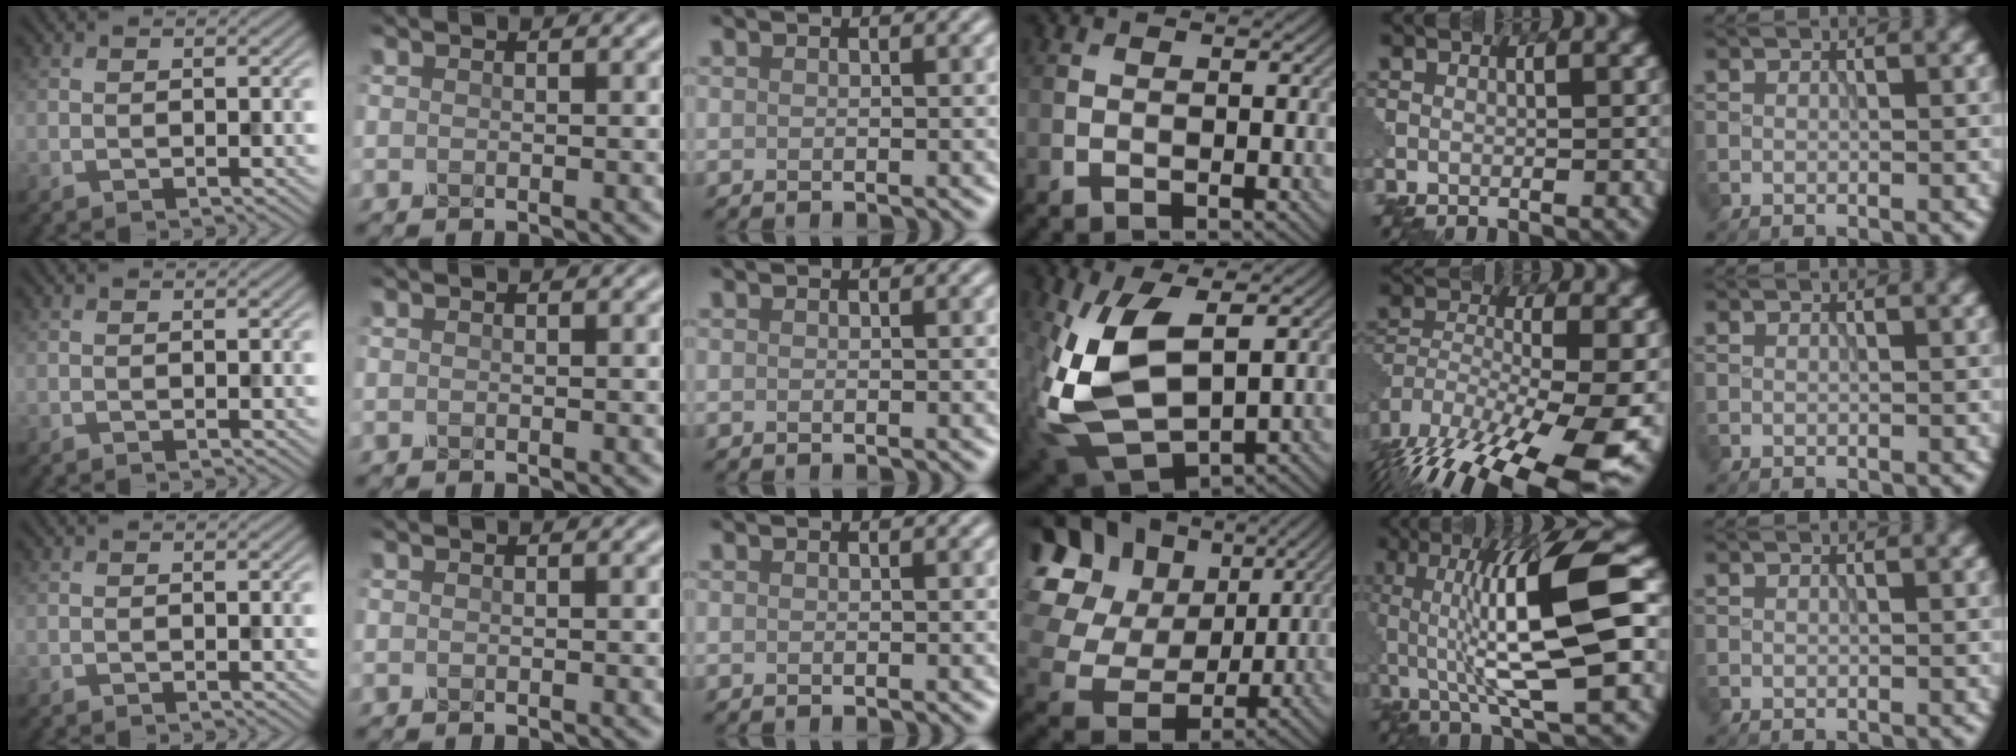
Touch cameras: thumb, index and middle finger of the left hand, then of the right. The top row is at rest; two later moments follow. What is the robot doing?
{"motion": "wrap", "object": "tissue paper"}